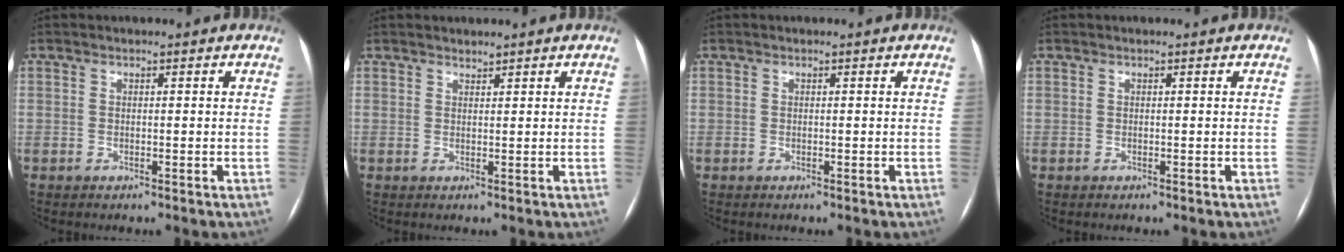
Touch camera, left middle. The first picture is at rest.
{"total": 0.7, "force": [0.7, 0.0, 0.1], "torque": [-0.007, 0.001, 0.015]}
{"total": 0.0}
{"total": 0.0}